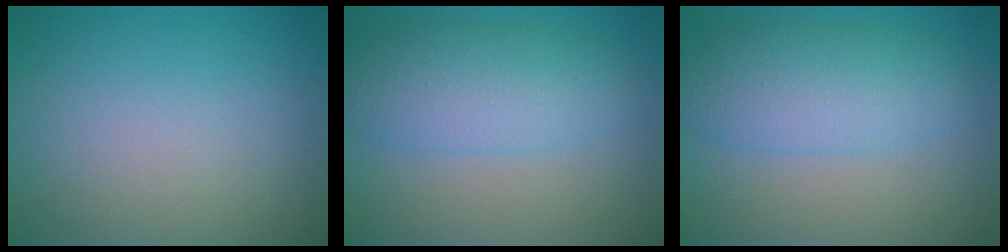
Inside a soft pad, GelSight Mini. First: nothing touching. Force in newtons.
{"total": 5.7, "press": 5.6, "slide": 0.4}
{"total": 5.7, "press": 5.6, "slide": 0.4}